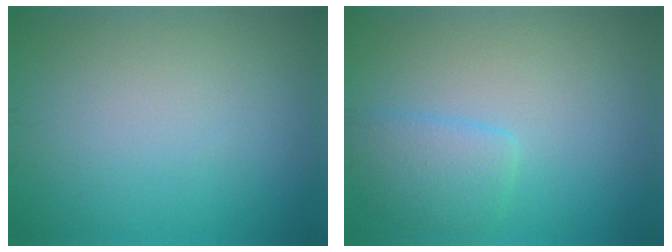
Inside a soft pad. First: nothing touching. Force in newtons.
{"total": 2.8, "press": 2.8, "slide": 0.3}